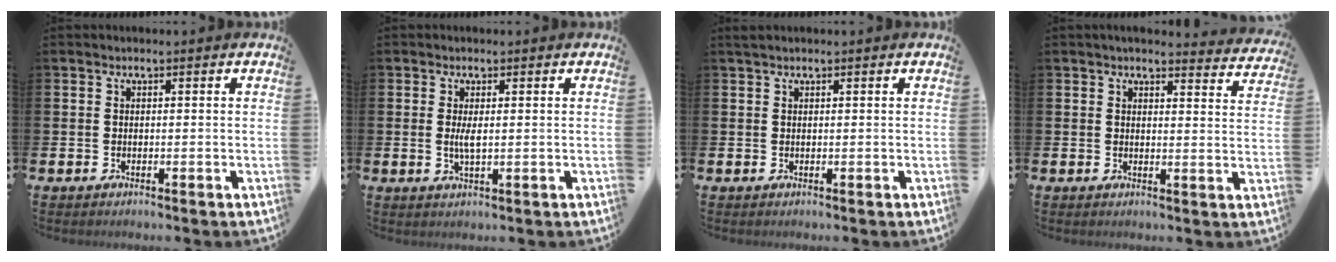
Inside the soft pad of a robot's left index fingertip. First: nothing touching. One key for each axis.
{"total": 2.2, "fx": 0.3, "fy": 0.6, "fz": 2.1, "tx": -0.033, "ty": -0.002, "tz": 0.002}
{"total": 0.8, "fx": 0.8, "fy": 0.1, "fz": 0.3, "tx": 0.001, "ty": 0.000, "tz": 0.012}
{"total": 3.3, "fx": 3.2, "fy": 0.2, "fz": 0.4, "tx": -0.006, "ty": -0.024, "tz": 0.055}